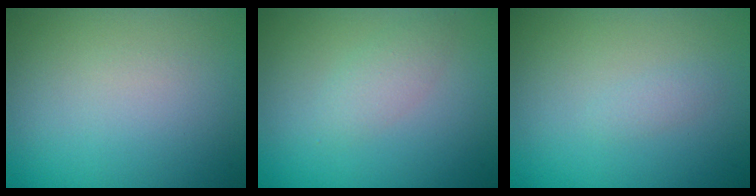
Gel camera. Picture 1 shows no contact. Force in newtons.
{"total": 1.7, "press": 1.7, "slide": 0.0}
{"total": 0.7, "press": 0.7, "slide": 0.1}